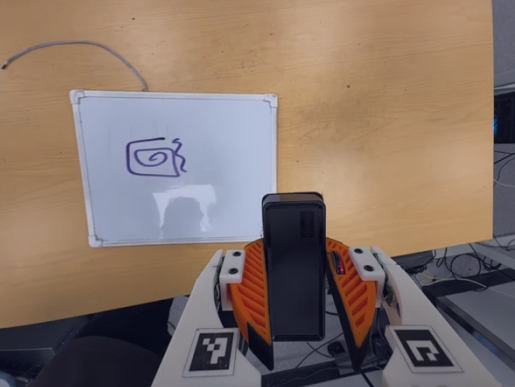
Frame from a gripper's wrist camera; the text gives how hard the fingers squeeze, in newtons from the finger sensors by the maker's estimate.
{"total": 6.1, "left": 4.7, "right": 7.5}